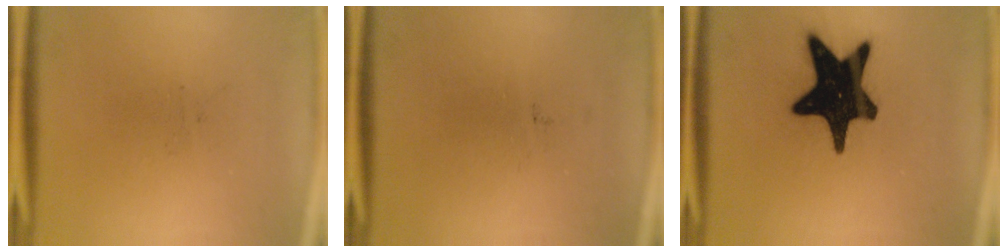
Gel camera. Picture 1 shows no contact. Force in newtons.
{"total": 0.0}
{"total": 19.8}